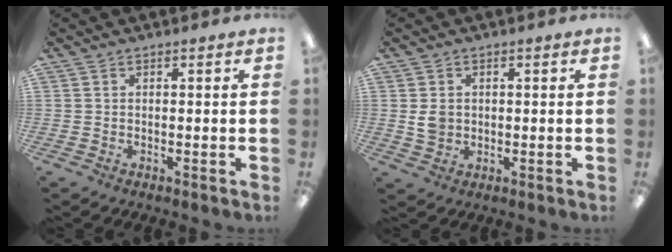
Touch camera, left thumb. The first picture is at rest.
{"total": 3.7, "force": [0.4, 3.1, 2.0], "torque": [-0.029, 0.002, 0.006]}